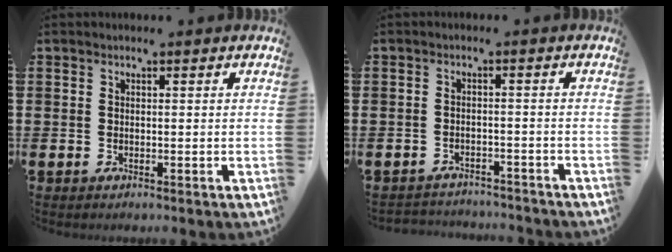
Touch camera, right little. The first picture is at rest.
{"total": 2.1, "force": [-2.1, 0.1, -0.3], "torque": [-0.003, 0.002, -0.047]}